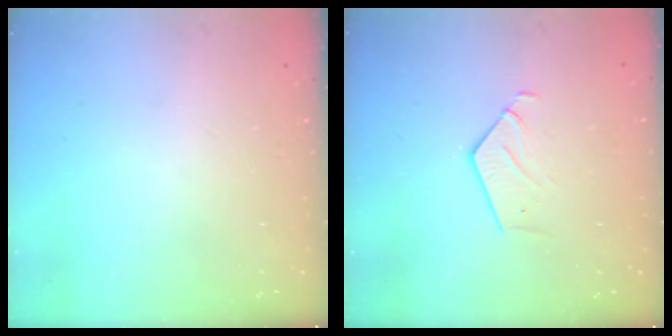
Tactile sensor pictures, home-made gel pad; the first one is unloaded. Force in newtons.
{"total": 2.8, "press": 2.8, "slide": 0.2}